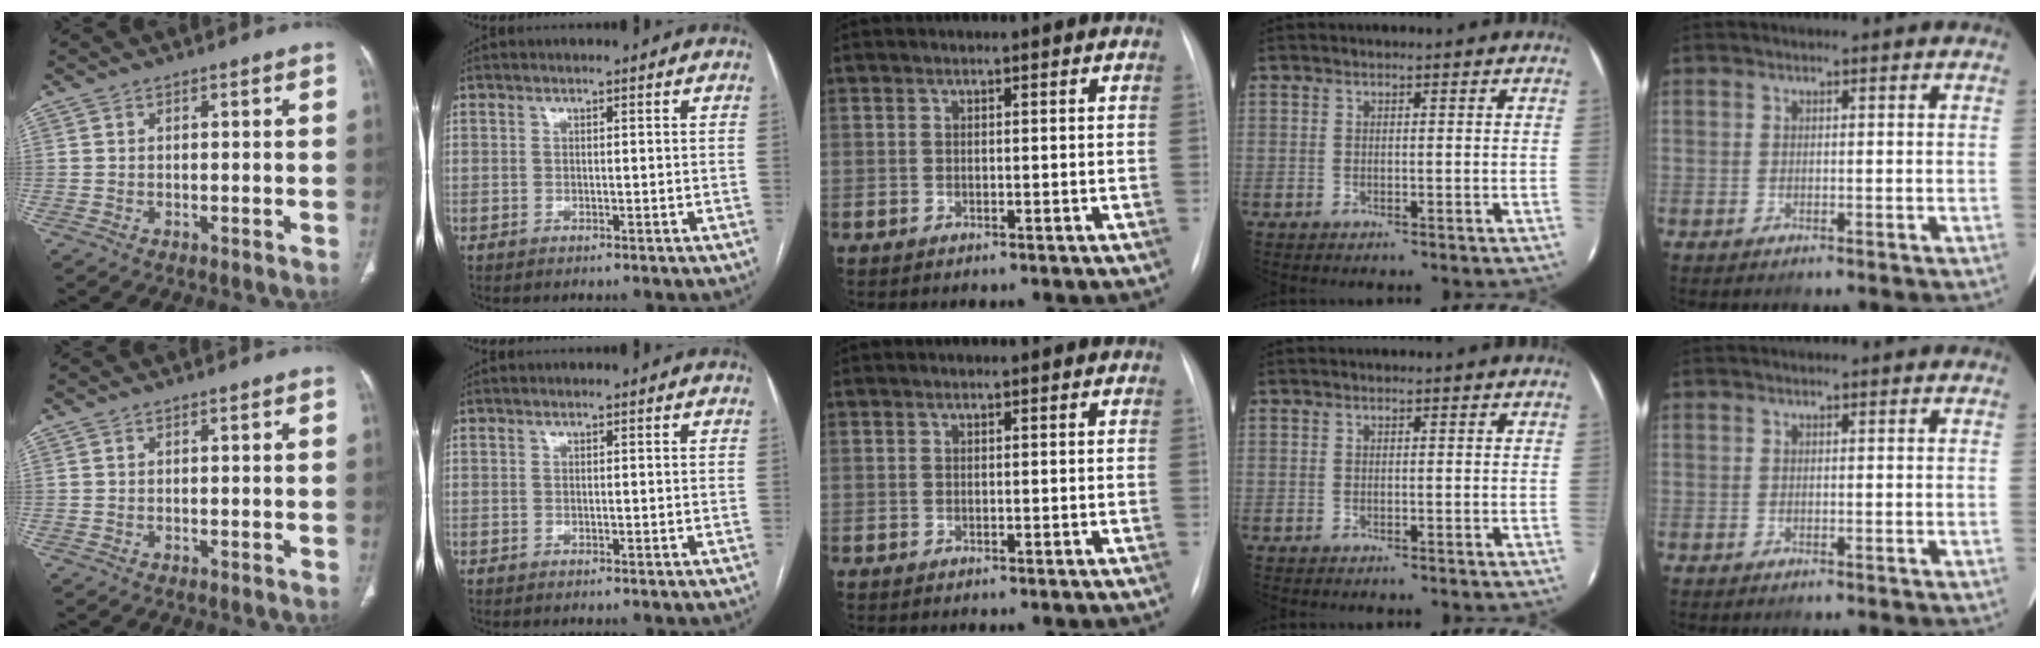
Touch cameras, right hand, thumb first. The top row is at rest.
{}